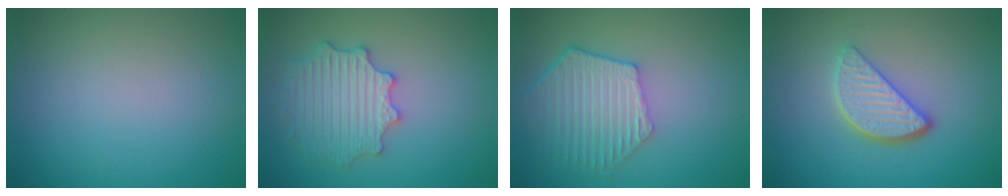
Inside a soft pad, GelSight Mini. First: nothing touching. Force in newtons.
{"total": 4.1, "press": 4.0, "slide": 1.0}
{"total": 5.7, "press": 4.5, "slide": 3.5}
{"total": 3.9, "press": 3.1, "slide": 2.4}